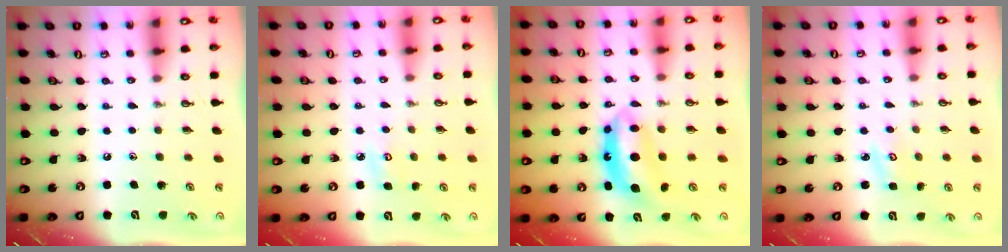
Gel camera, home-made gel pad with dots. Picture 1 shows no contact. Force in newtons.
{"total": 5.1, "press": 5.1, "slide": 0.3}
{"total": 9.2, "press": 9.2, "slide": 0.9}
{"total": 3.1, "press": 3.0, "slide": 0.4}